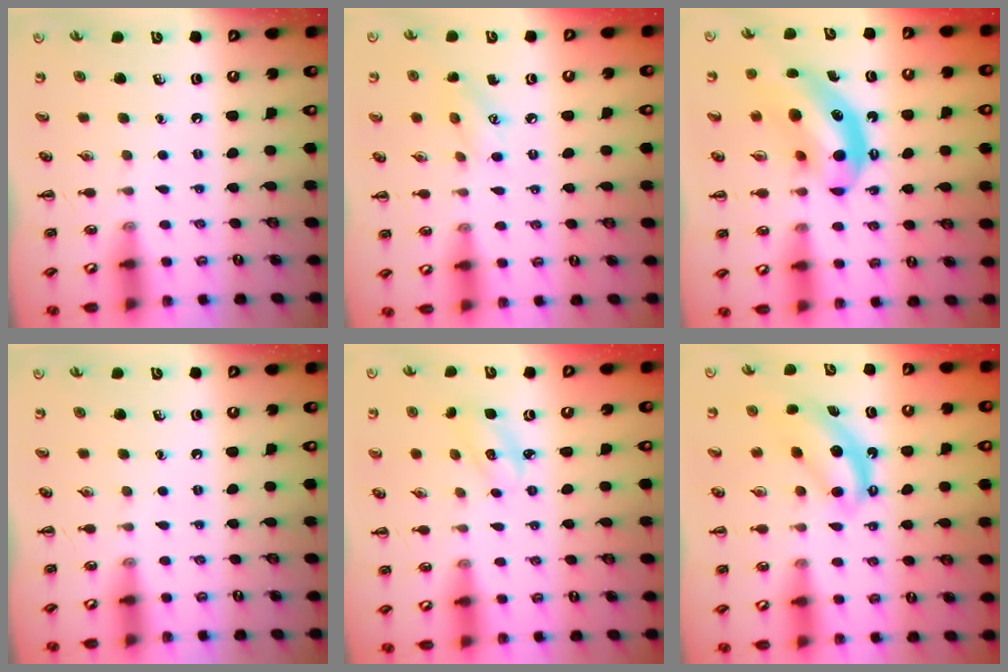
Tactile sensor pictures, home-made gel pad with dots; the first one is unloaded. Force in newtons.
{"total": 5.7, "press": 5.6, "slide": 1.2}
{"total": 12.1, "press": 11.6, "slide": 3.2}
{"total": 0.0}
{"total": 2.8, "press": 2.8, "slide": 0.7}
{"total": 6.7, "press": 6.6, "slide": 1.1}